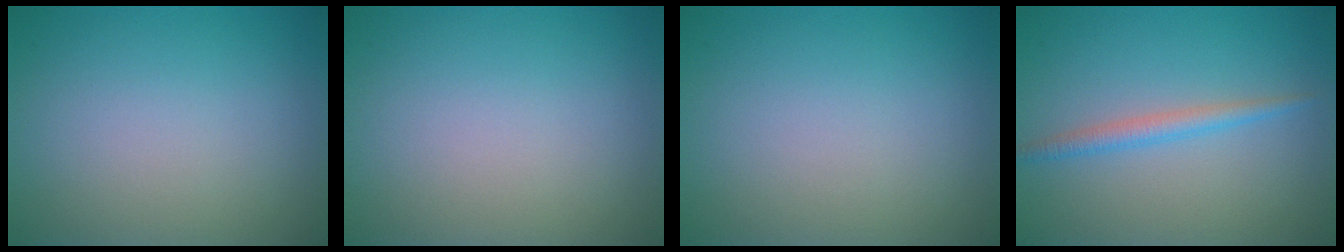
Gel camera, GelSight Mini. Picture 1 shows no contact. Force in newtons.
{"total": 0.0}
{"total": 0.0}
{"total": 1.9, "press": 1.9, "slide": 0.0}